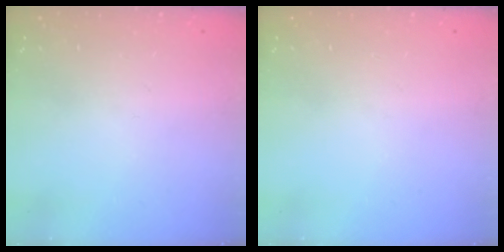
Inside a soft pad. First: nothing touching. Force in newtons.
{"total": 0.0}